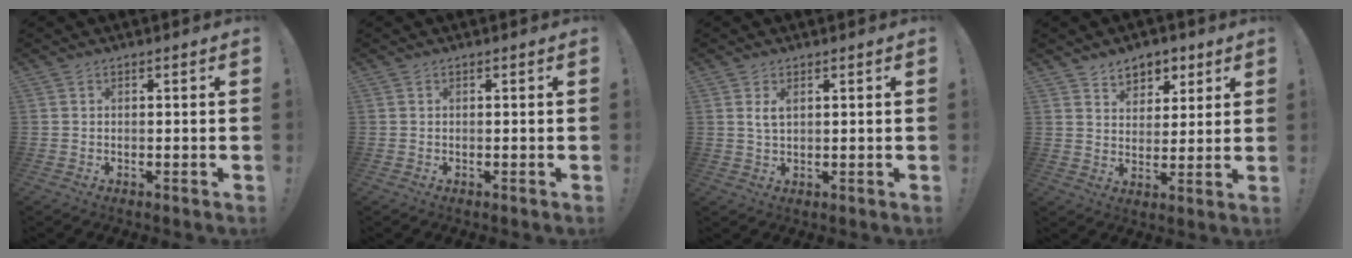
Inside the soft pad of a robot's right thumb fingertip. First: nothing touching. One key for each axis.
{"total": 0.0}
{"total": 3.1, "fx": 1.3, "fy": 1.4, "fz": 2.4, "tx": -0.051, "ty": 0.002, "tz": 0.023}
{"total": 7.1, "fx": 4.8, "fy": 5.1, "fz": 1.1, "tx": -0.011, "ty": -0.035, "tz": 0.091}